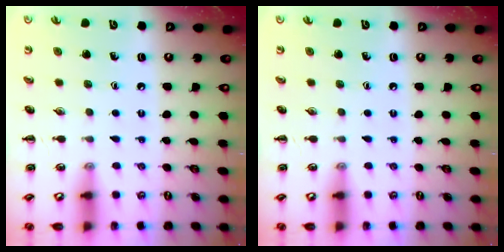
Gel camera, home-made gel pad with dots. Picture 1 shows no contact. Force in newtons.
{"total": 0.0}